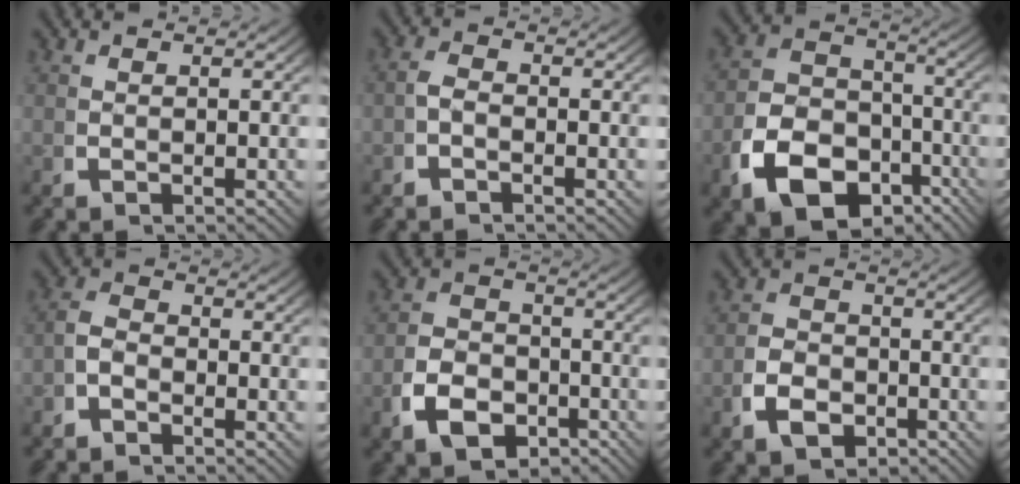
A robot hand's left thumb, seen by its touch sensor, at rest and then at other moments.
{"total": 1.4, "force": [-0.8, 0.8, 0.7], "torque": [-0.015, -0.005, -0.018]}
{"total": 12.3, "force": [-4.9, 9.3, 6.5], "torque": [-0.122, -0.043, -0.074]}
{"total": 2.3, "force": [-1.0, 1.7, 1.1], "torque": [-0.021, -0.008, -0.022]}
{"total": 6.1, "force": [-2.5, 4.5, 3.3], "torque": [-0.054, -0.024, -0.035]}
{"total": 3.9, "force": [-1.8, 2.8, 2.1], "torque": [-0.034, -0.015, -0.027]}